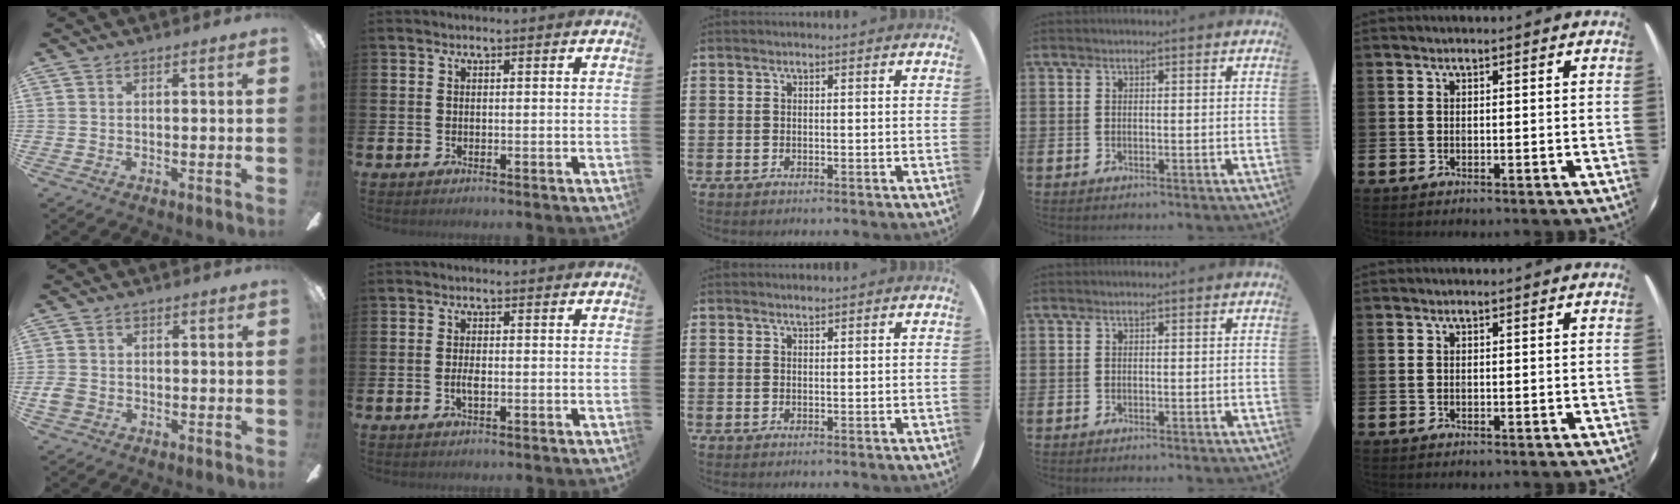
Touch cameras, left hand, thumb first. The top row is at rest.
{"thumb": {"total": 3.0, "force": [-1.0, 2.4, 1.6], "torque": [-0.030, 0.007, -0.018]}, "index": {"total": 1.6, "force": [-0.4, 0.5, 1.5], "torque": [-0.027, 0.001, -0.007]}, "middle": {"total": 0.7, "force": [0.7, 0.0, 0.1], "torque": [-0.002, 0.000, 0.013]}}